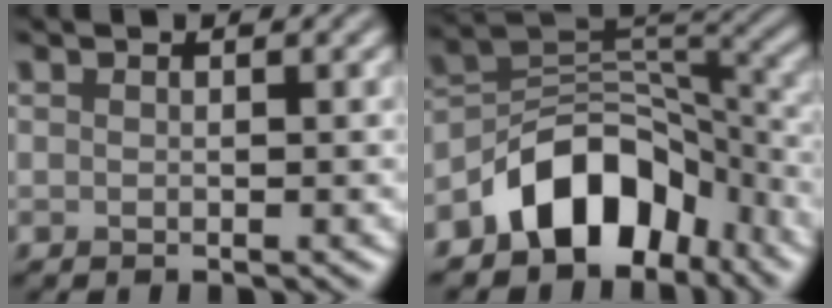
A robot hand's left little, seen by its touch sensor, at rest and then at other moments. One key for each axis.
{"total": 8.4, "fx": -5.1, "fy": 5.3, "fz": 4.2, "tx": -0.037, "ty": 0.007, "tz": -0.094}